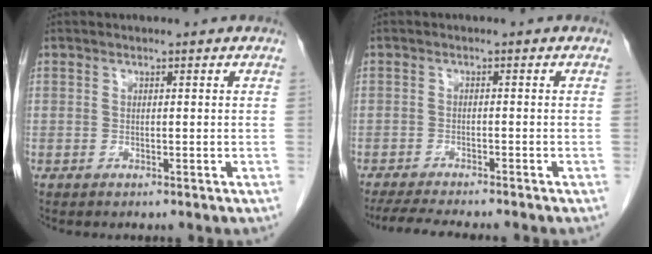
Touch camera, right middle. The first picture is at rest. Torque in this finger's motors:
{"motor_torque": [0.07, -0.03, 0.01, 0.01]}